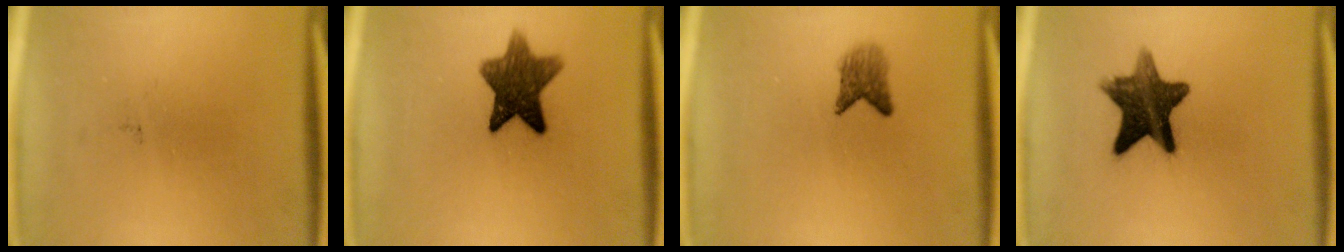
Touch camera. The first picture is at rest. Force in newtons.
{"total": 9.8}
{"total": 2.8}
{"total": 11.8}